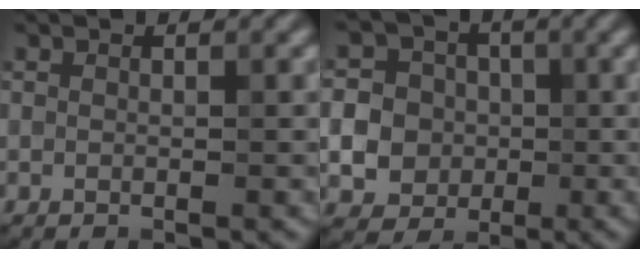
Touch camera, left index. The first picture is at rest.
{"total": 10.6, "force": [-1.9, 9.9, 3.1], "torque": [-0.092, 0.000, -0.049]}